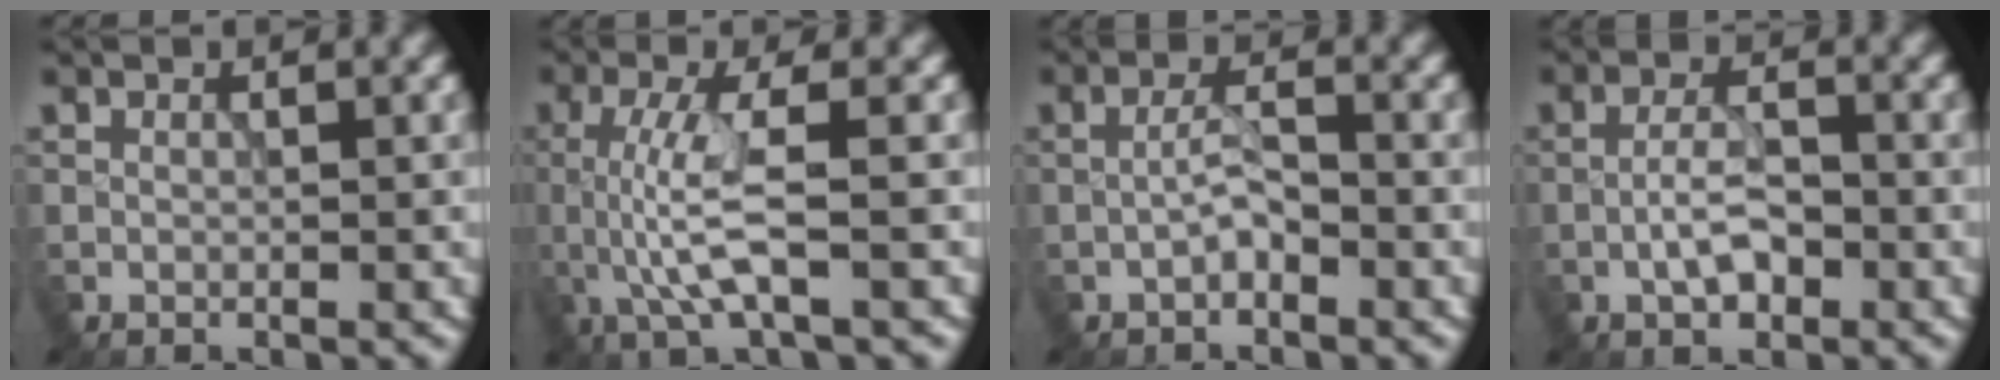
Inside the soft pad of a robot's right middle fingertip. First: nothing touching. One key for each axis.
{"total": 4.6, "fx": -0.6, "fy": 0.9, "fz": 4.5, "tx": -0.099, "ty": -0.001, "tz": -0.009}
{"total": 1.9, "fx": -0.8, "fy": 0.7, "fz": 1.6, "tx": -0.031, "ty": 0.006, "tz": -0.020}
{"total": 3.0, "fx": -1.1, "fy": 1.3, "fz": 2.5, "tx": -0.048, "ty": 0.004, "tz": -0.023}